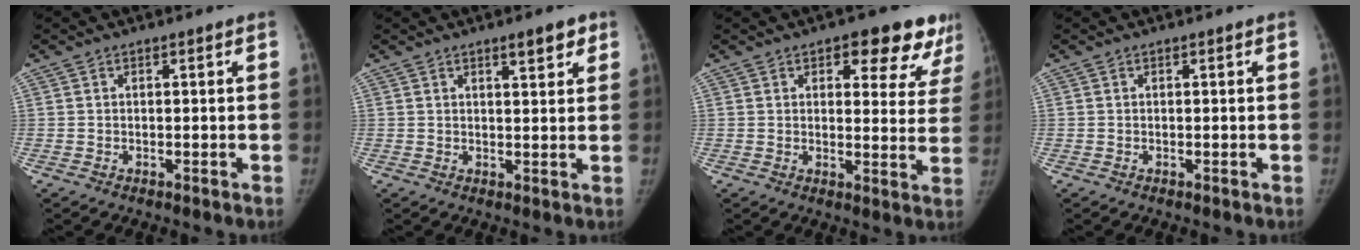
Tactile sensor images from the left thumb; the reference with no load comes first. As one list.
[{"total": 4.1, "force": [2.6, 1.2, 2.9], "torque": [-0.028, -0.014, 0.036]}, {"total": 12.6, "force": [7.8, 5.8, 8.1], "torque": [-0.036, -0.034, 0.084]}, {"total": 0.0}]